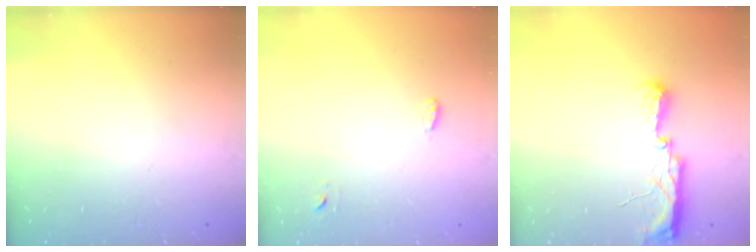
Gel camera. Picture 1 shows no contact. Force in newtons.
{"total": 2.8, "press": 2.7, "slide": 0.6}
{"total": 11.5, "press": 10.2, "slide": 5.3}